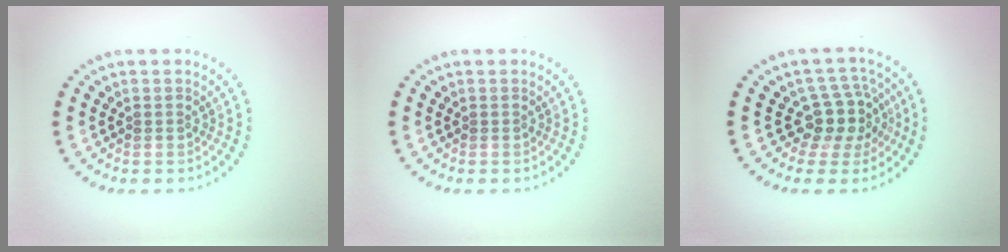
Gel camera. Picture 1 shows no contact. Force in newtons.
{"total": 0.0}
{"total": 3.8, "press": 2.9, "slide": 2.5}